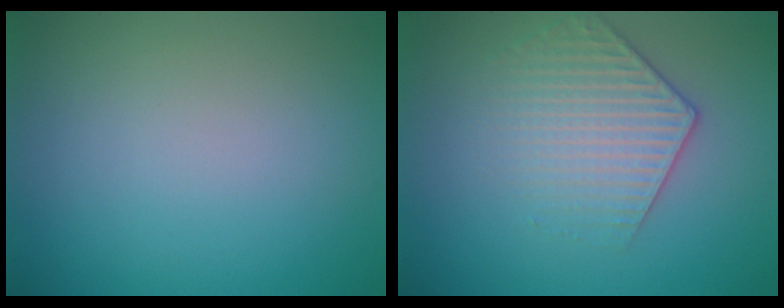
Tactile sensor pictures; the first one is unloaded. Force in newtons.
{"total": 3.2, "press": 3.1, "slide": 0.9}